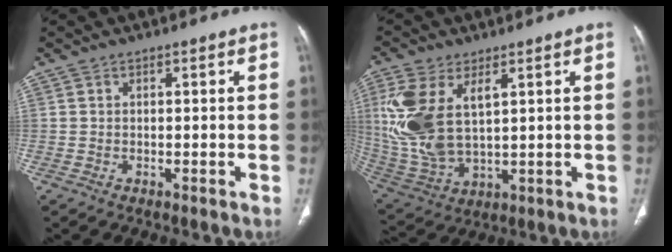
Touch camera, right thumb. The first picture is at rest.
{"total": 15.5, "force": [4.5, 8.2, 12.4], "torque": [-0.276, -0.010, 0.105]}